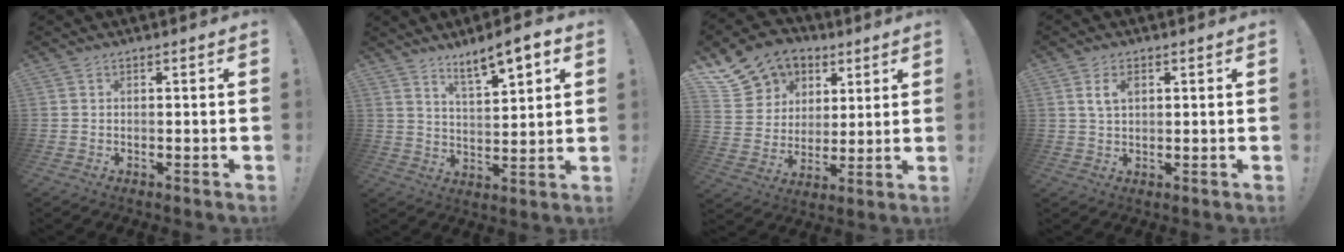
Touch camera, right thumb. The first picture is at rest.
{"total": 9.3, "force": [6.7, 2.0, 6.2], "torque": [-0.098, -0.038, 0.113]}
{"total": 13.2, "force": [7.3, 10.5, 3.3], "torque": [-0.047, -0.047, 0.153]}
{"total": 4.4, "force": [1.6, 2.4, 3.3], "torque": [-0.053, -0.001, 0.026]}